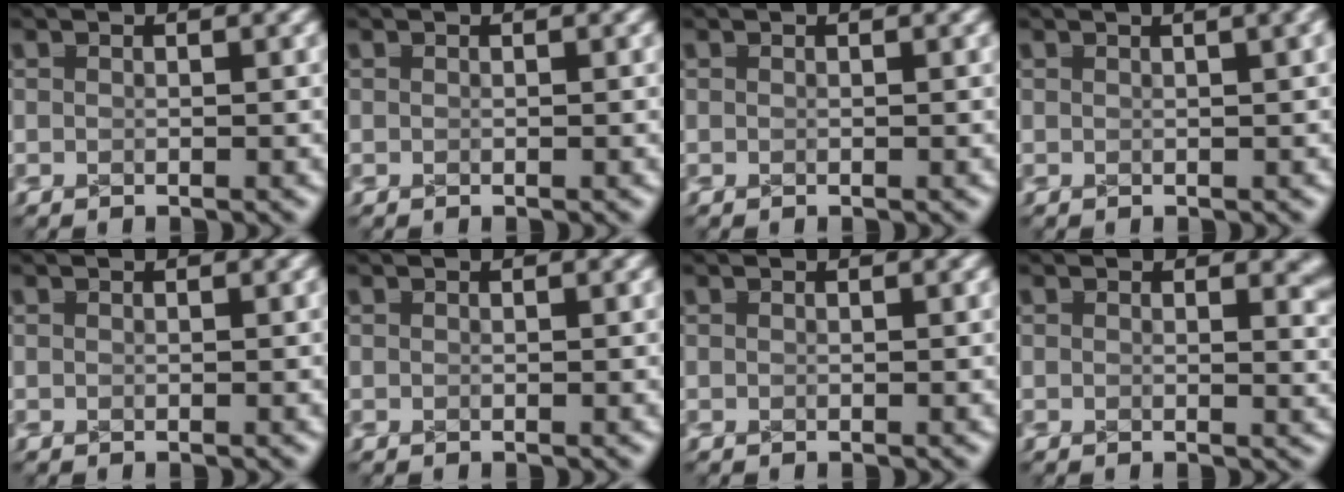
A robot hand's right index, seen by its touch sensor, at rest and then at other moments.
{"total": 0.0}
{"total": 0.0}
{"total": 1.4, "force": [0.9, 0.2, 1.0], "torque": [-0.008, 0.008, 0.011]}
{"total": 0.0}
{"total": 0.0}
{"total": 0.0}
{"total": 1.6, "force": [1.1, 0.5, 1.0], "torque": [-0.007, -0.004, 0.015]}